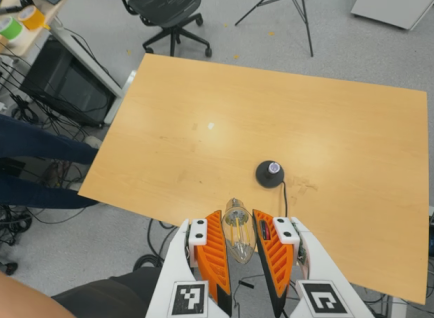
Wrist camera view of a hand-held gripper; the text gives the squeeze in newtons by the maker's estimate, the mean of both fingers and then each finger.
{"total": 10.1, "left": 9.6, "right": 10.5}